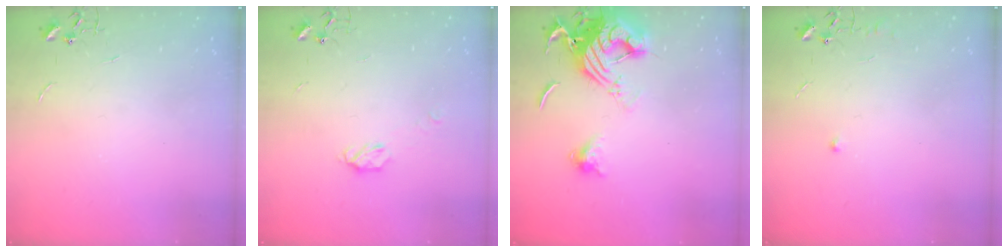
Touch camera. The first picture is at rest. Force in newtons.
{"total": 5.0, "press": 4.9, "slide": 0.4}
{"total": 15.6, "press": 15.4, "slide": 1.9}
{"total": 5.8, "press": 5.8, "slide": 0.7}